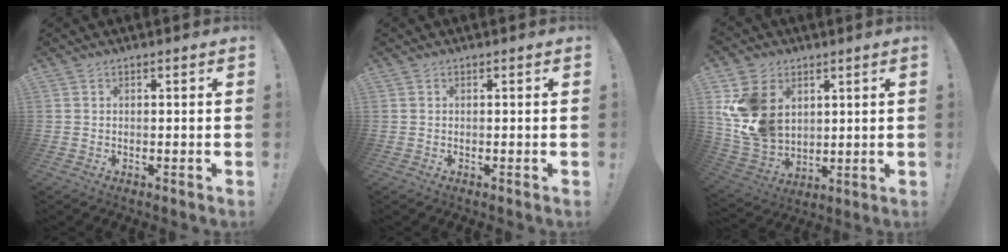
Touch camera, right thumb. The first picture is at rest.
{"total": 0.0}
{"total": 15.1, "force": [4.9, 12.0, 7.8], "torque": [-0.154, -0.031, 0.100]}